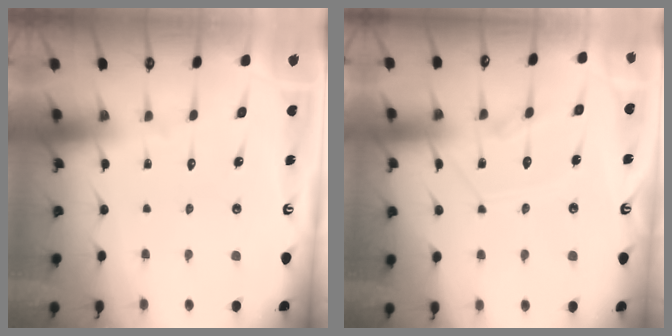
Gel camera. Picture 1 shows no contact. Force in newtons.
{"total": 10.9, "press": 10.9, "slide": 1.0}